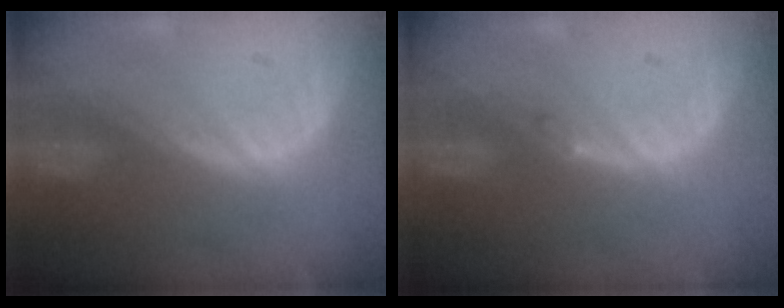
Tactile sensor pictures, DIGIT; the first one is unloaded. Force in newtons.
{"total": 0.6, "press": 0.6, "slide": 0.1}